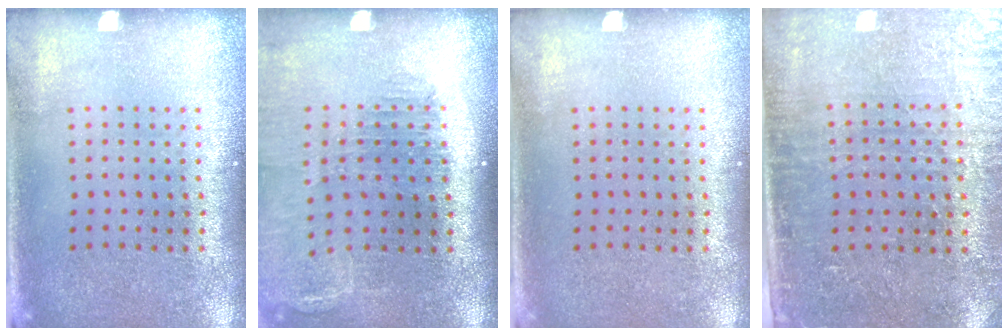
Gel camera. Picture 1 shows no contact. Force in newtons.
{"total": 1.4, "press": 1.4, "slide": 0.1}
{"total": 0.0}
{"total": 3.4, "press": 3.1, "slide": 1.4}